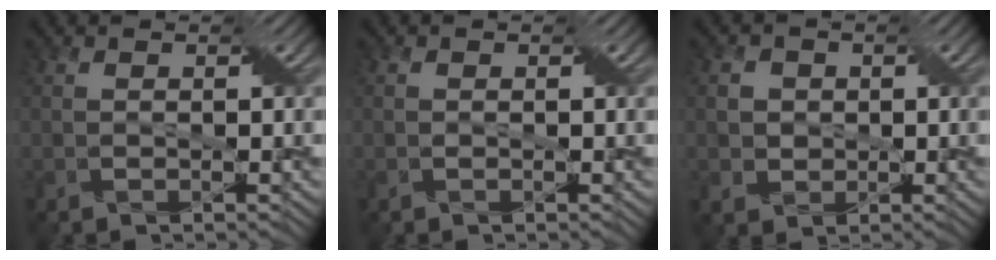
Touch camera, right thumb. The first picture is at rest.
{"total": 0.0}
{"total": 3.1, "force": [0.6, 3.0, 0.7], "torque": [-0.024, 0.005, 0.006]}